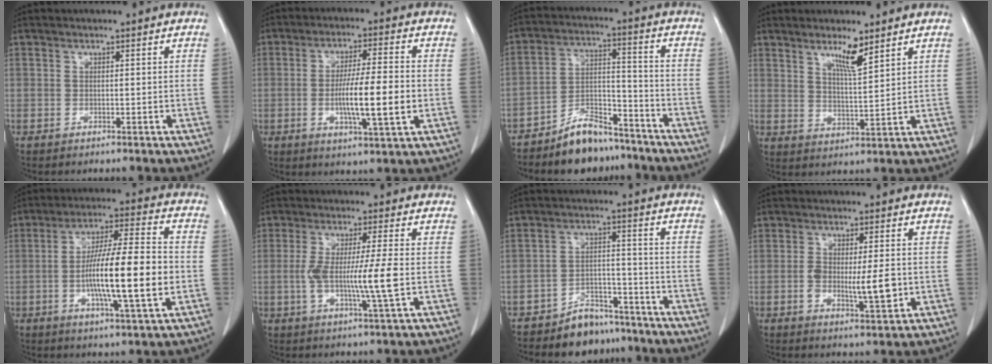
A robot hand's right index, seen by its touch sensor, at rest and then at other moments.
{"total": 10.5, "force": [-1.9, 0.9, 10.3], "torque": [-0.179, -0.005, -0.035]}
{"total": 9.6, "force": [-8.0, 3.8, 3.8], "torque": [-0.073, 0.018, -0.141]}
{"total": 5.6, "force": [3.9, 0.4, 4.0], "torque": [-0.073, -0.010, 0.069]}
{"total": 16.4, "force": [-2.6, 1.5, 16.2], "torque": [-0.281, -0.001, -0.047]}
{"total": 9.6, "force": [-1.1, -0.1, 9.5], "torque": [-0.182, -0.006, -0.023]}
{"total": 7.9, "force": [-6.5, 3.8, 2.3], "torque": [-0.034, 0.014, -0.106]}
{"total": 7.3, "force": [-1.0, 1.9, 7.0], "torque": [-0.119, -0.006, -0.014]}